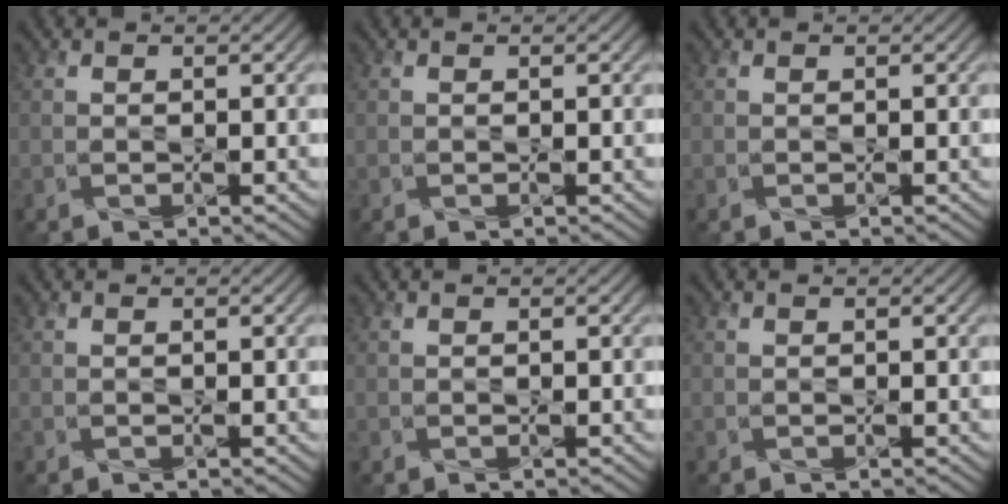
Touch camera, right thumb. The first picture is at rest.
{"total": 0.0}
{"total": 0.0}
{"total": 0.0}
{"total": 0.0}
{"total": 0.0}